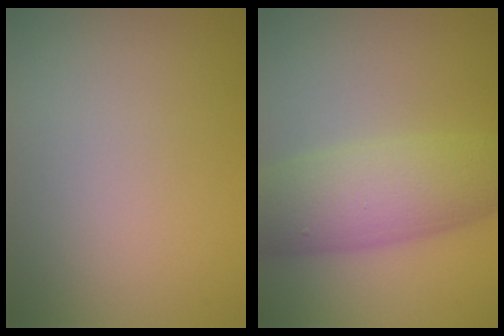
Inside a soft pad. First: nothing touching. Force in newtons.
{"total": 7.5, "press": 7.5, "slide": 0.2}